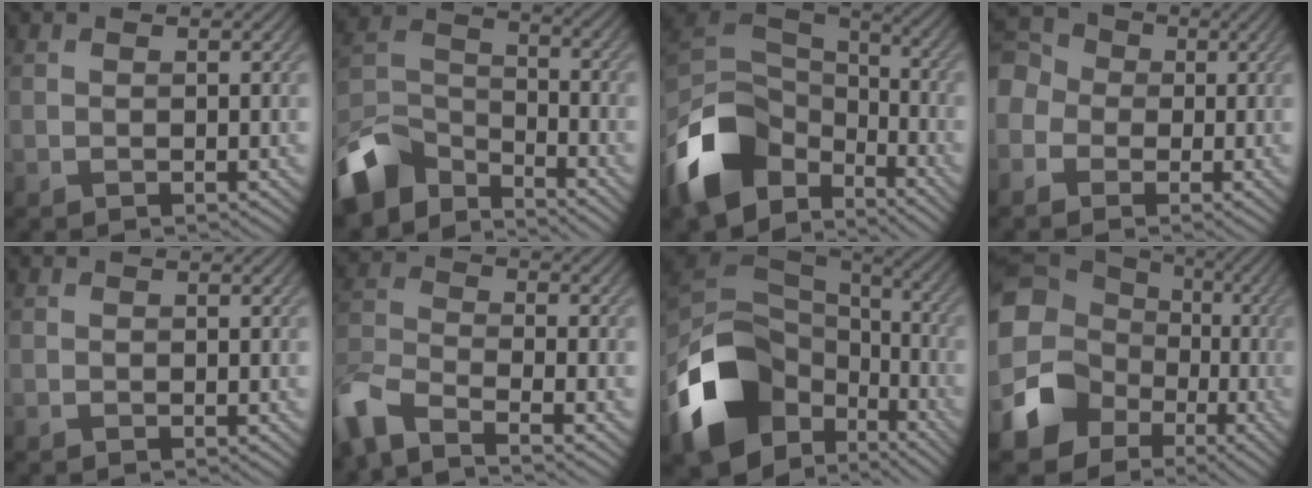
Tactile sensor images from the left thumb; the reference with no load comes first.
{"total": 11.0, "force": [-8.2, 5.2, 5.3], "torque": [-0.126, -0.008, -0.172]}
{"total": 13.8, "force": [-7.0, 8.8, 8.1], "torque": [-0.212, -0.022, -0.133]}
{"total": 6.6, "force": [-1.2, 6.0, 2.6], "torque": [-0.107, 0.008, -0.045]}
{"total": 0.0}
{"total": 7.9, "force": [-6.1, 2.2, 4.4], "torque": [-0.108, -0.015, -0.130]}
{"total": 15.8, "force": [-6.8, 10.7, 9.5], "torque": [-0.222, -0.037, -0.119]}
{"total": 16.1, "force": [-3.2, 13.6, 8.0], "torque": [-0.222, -0.043, -0.059]}